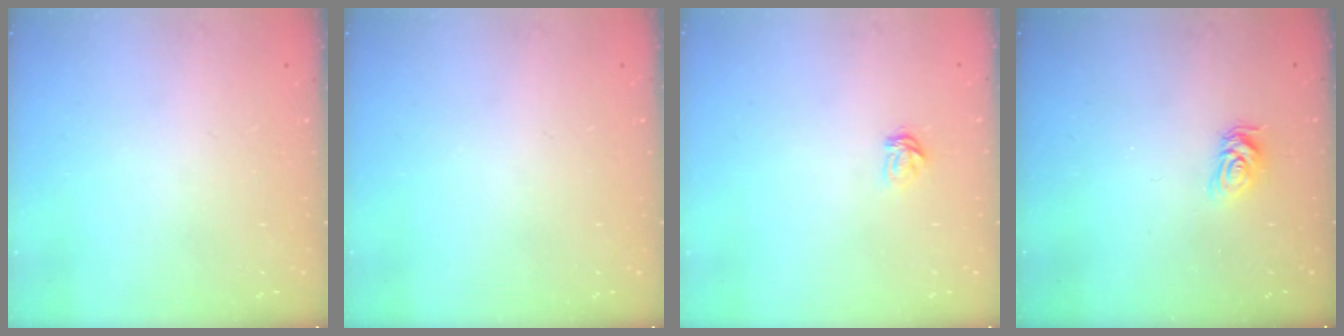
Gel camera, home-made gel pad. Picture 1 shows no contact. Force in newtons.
{"total": 0.0}
{"total": 3.7, "press": 3.7, "slide": 0.4}
{"total": 7.2, "press": 7.1, "slide": 0.7}